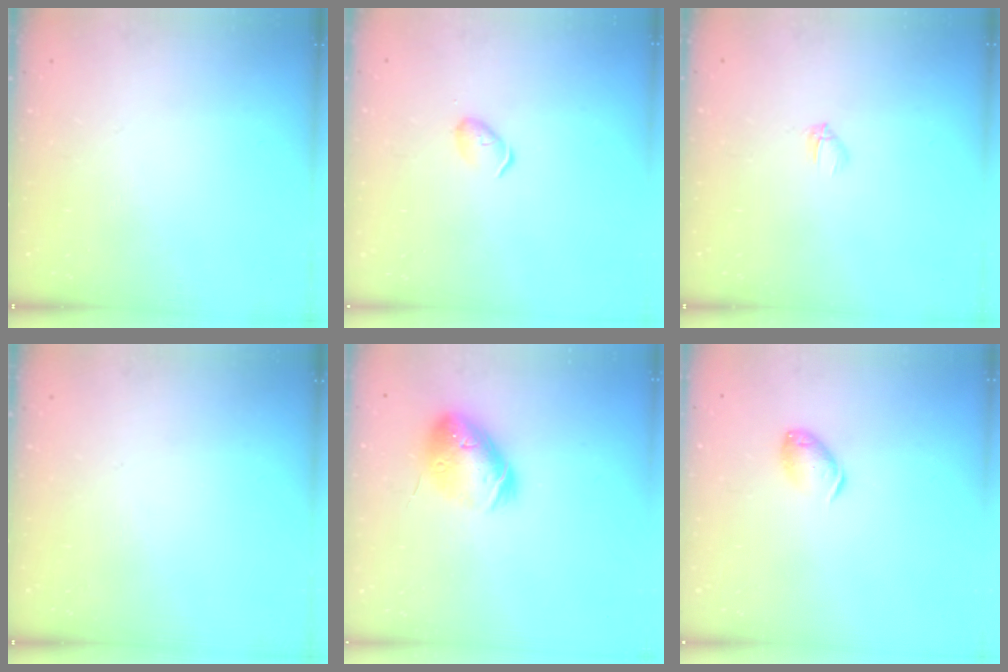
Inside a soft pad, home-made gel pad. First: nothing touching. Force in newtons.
{"total": 3.9, "press": 3.8, "slide": 0.7}
{"total": 2.7, "press": 2.5, "slide": 0.8}
{"total": 0.0}
{"total": 15.9, "press": 15.7, "slide": 2.4}
{"total": 8.3, "press": 8.2, "slide": 0.7}